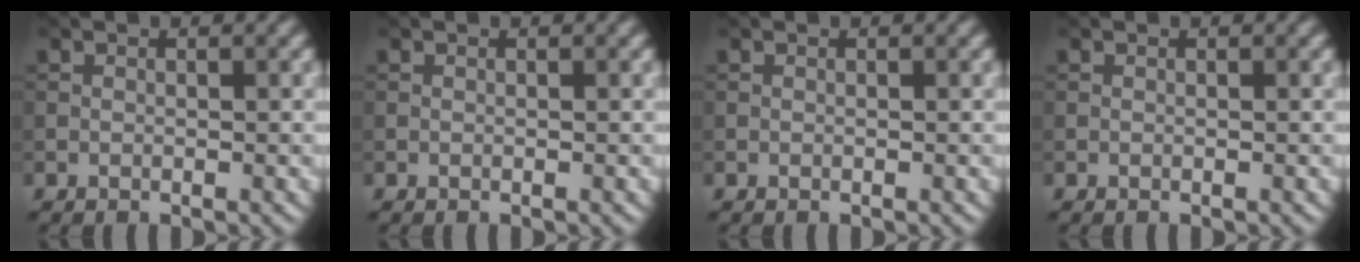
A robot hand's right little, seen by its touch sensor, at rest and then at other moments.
{"total": 0.0}
{"total": 0.0}
{"total": 0.0}